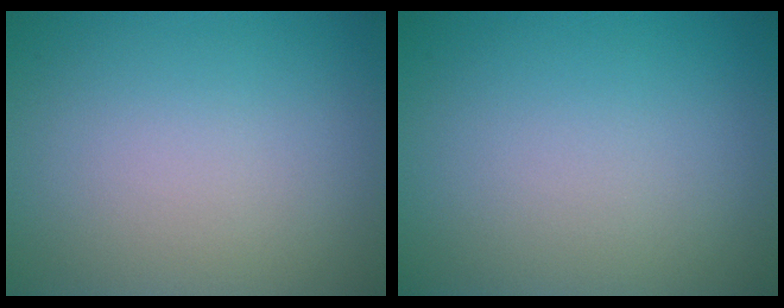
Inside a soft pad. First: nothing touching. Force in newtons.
{"total": 0.0}